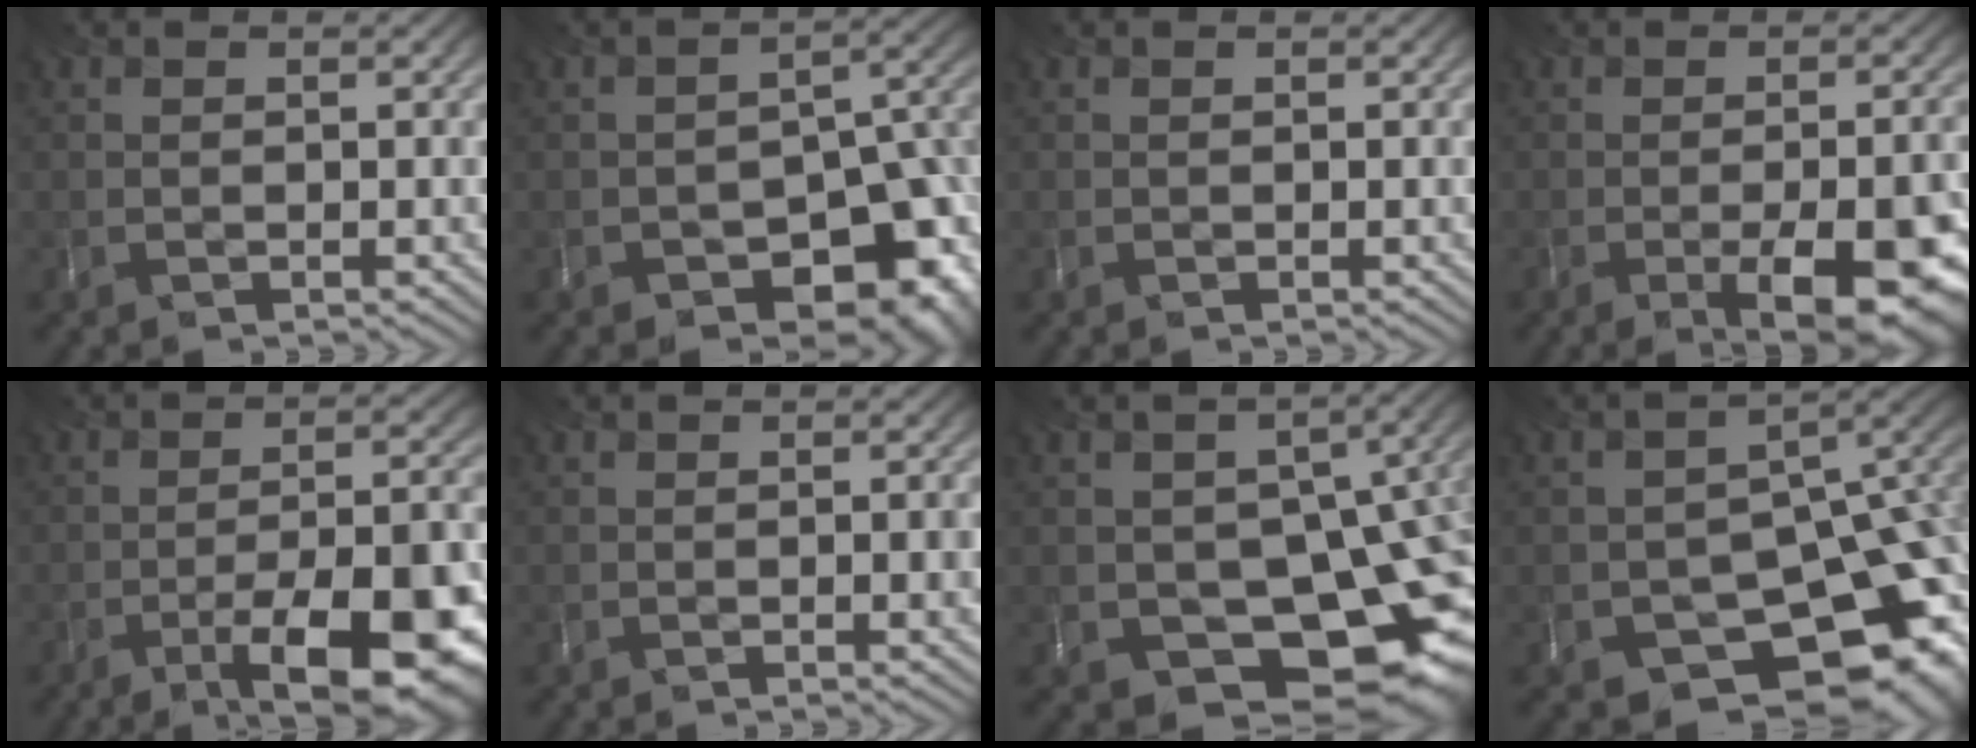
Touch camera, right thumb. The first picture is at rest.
{"total": 11.0, "force": [-6.1, 6.4, 6.5], "torque": [-0.086, -0.041, -0.083]}
{"total": 0.0}
{"total": 11.0, "force": [-4.5, 4.0, 9.3], "torque": [-0.108, -0.021, -0.051]}
{"total": 13.1, "force": [-7.2, 4.0, 10.1], "torque": [-0.141, -0.011, -0.106]}
{"total": 1.4, "force": [-0.2, 0.3, 1.3], "torque": [-0.018, 0.003, 0.000]}
{"total": 16.1, "force": [-6.0, 10.2, 10.9], "torque": [-0.144, -0.016, -0.070]}
{"total": 15.9, "force": [-7.7, 10.3, 9.3], "torque": [-0.115, -0.019, -0.085]}